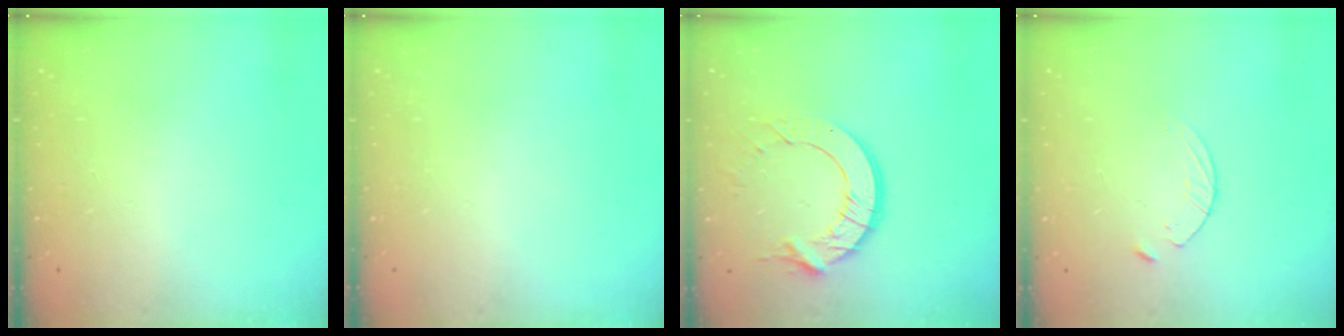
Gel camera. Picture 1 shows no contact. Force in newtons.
{"total": 0.0}
{"total": 11.2, "press": 11.1, "slide": 1.3}
{"total": 3.1, "press": 3.1, "slide": 0.3}